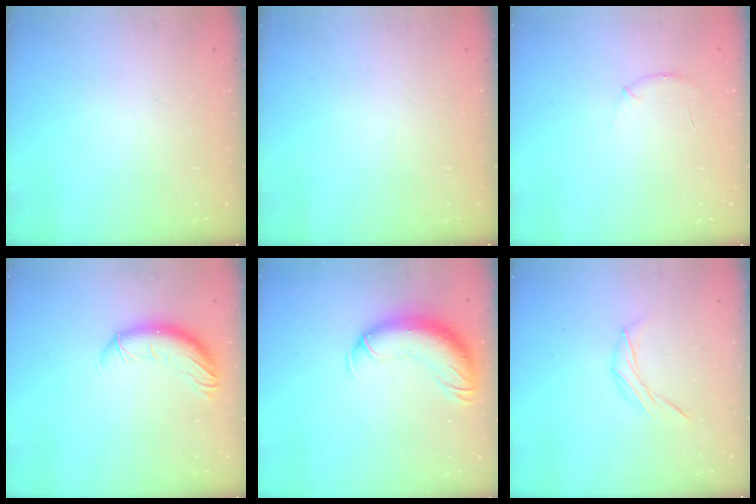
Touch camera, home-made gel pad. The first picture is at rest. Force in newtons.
{"total": 0.0}
{"total": 7.3, "press": 7.0, "slide": 2.0}
{"total": 10.2, "press": 10.0, "slide": 2.0}
{"total": 14.3, "press": 13.9, "slide": 3.2}
{"total": 6.7, "press": 6.6, "slide": 1.2}